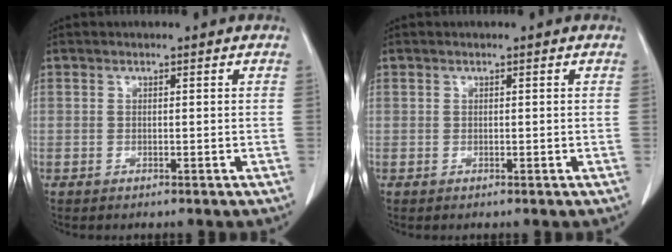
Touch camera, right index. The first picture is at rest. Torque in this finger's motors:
{"motor_torque": [-0.12, 0.08, 0.02, 0.01]}